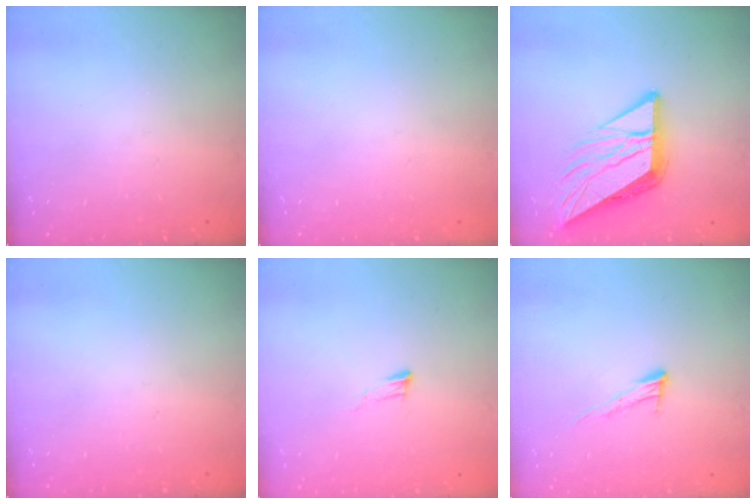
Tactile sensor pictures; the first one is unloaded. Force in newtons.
{"total": 0.0}
{"total": 15.9, "press": 15.9, "slide": 1.6}
{"total": 0.0}
{"total": 6.3, "press": 6.2, "slide": 1.0}
{"total": 8.4, "press": 8.4, "slide": 0.4}